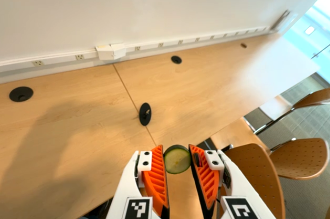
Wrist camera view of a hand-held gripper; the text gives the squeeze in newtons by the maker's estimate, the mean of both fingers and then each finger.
{"total": 7.9, "left": 7.9, "right": 7.9}